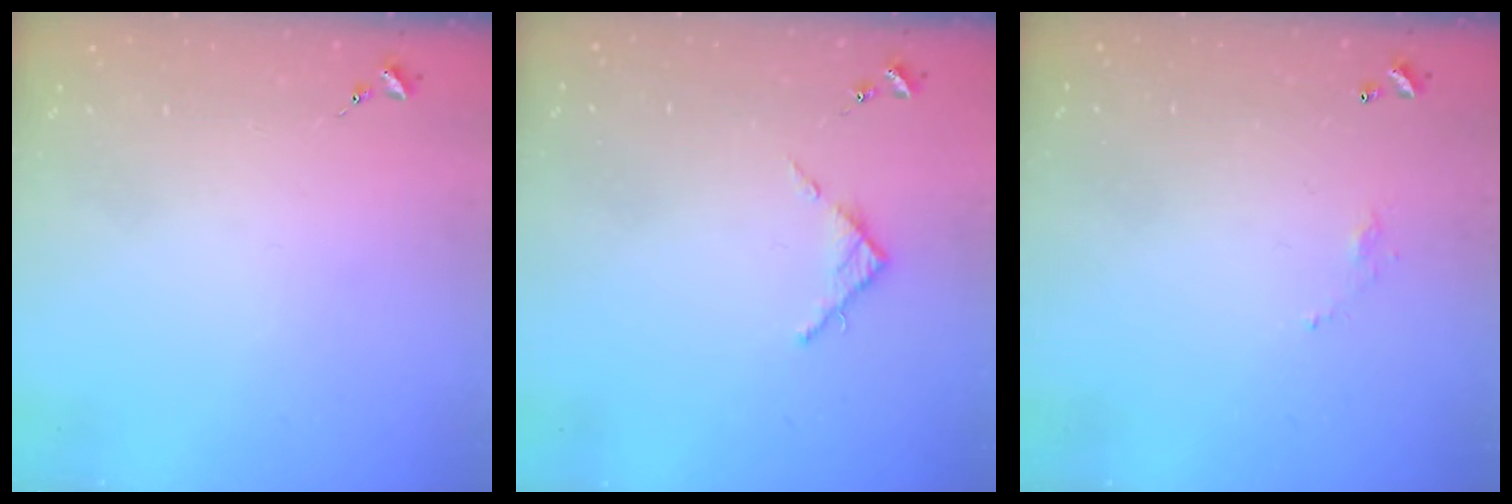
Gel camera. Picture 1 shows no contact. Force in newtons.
{"total": 3.7, "press": 3.7, "slide": 0.5}
{"total": 3.7, "press": 3.7, "slide": 0.1}